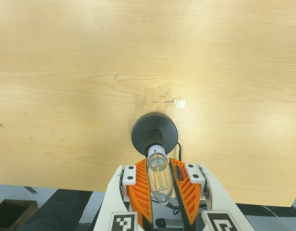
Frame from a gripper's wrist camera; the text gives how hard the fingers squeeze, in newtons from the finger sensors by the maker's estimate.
{"total": 10.5, "left": 9.4, "right": 11.6}